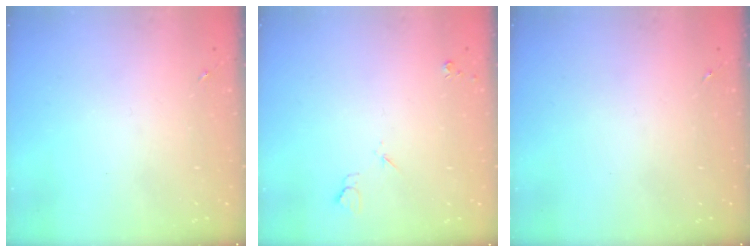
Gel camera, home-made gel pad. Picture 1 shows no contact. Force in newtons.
{"total": 3.6, "press": 3.5, "slide": 0.8}
{"total": 0.0}